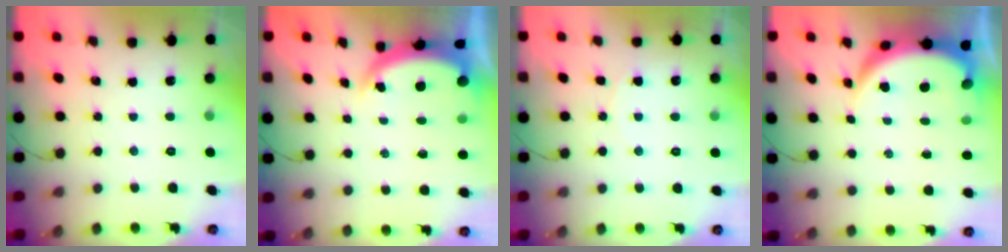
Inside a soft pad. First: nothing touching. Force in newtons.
{"total": 4.9, "press": 4.8, "slide": 1.0}
{"total": 3.9, "press": 3.8, "slide": 0.5}
{"total": 7.3, "press": 7.2, "slide": 0.9}